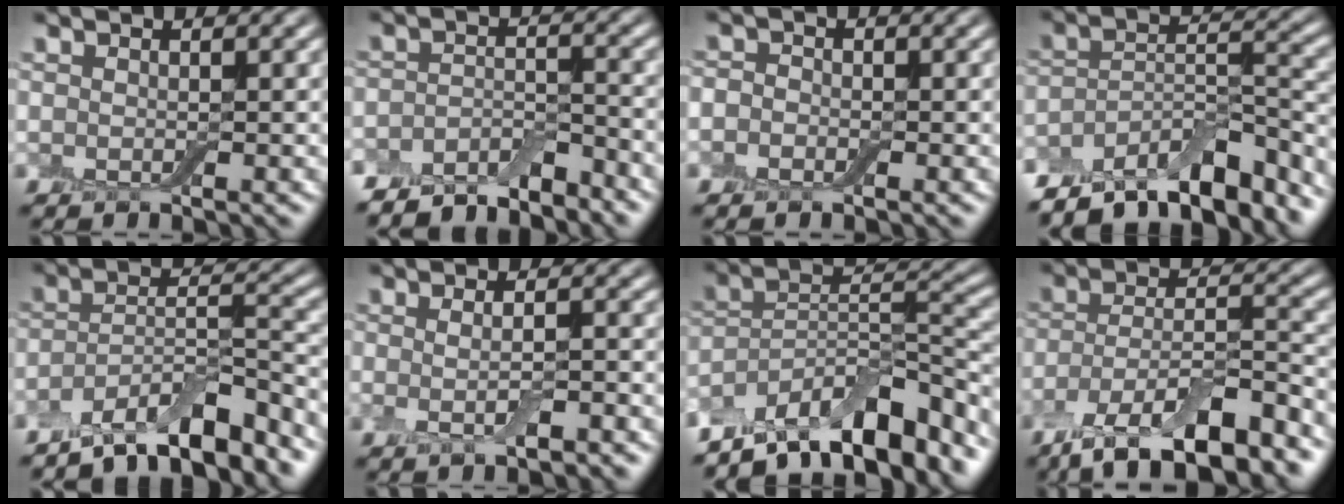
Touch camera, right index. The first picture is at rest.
{"total": 5.4, "force": [-4.9, 1.4, 1.6], "torque": [-0.026, -0.002, -0.085]}
{"total": 1.4, "force": [-0.7, 1.1, 0.5], "torque": [-0.001, 0.001, -0.025]}
{"total": 10.5, "force": [-8.5, 3.4, 5.0], "torque": [-0.079, 0.013, -0.146]}
{"total": 8.4, "force": [-6.7, 2.1, 4.4], "torque": [-0.066, 0.000, -0.119]}
{"total": 2.5, "force": [-0.5, 0.6, 2.4], "torque": [-0.049, -0.006, -0.010]}
{"total": 12.1, "force": [-9.2, 4.4, 6.6], "torque": [-0.104, 0.024, -0.166]}
{"total": 11.4, "force": [-8.5, 3.8, 6.7], "torque": [-0.125, 0.003, -0.146]}